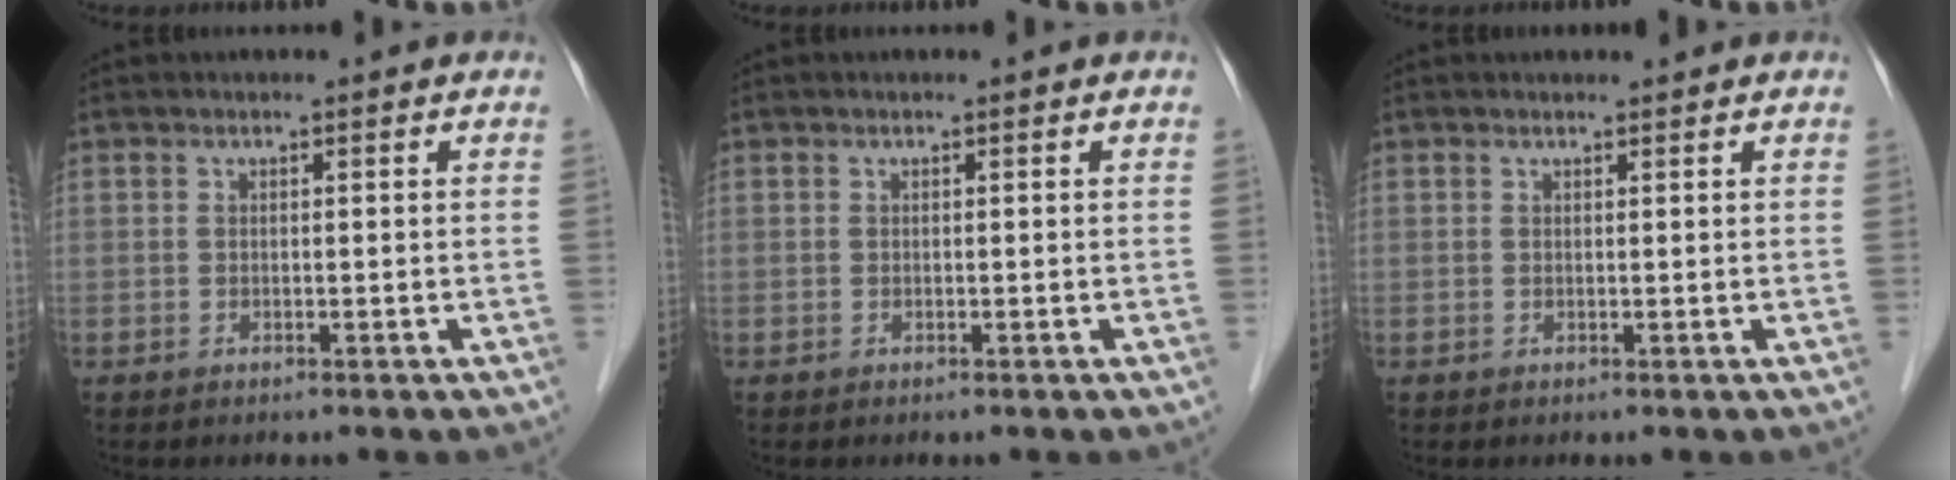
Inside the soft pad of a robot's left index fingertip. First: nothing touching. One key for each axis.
{"total": 0.0}
{"total": 1.6, "fx": -1.6, "fy": 0.0, "fz": -0.2, "tx": 0.000, "ty": -0.014, "tz": -0.033}